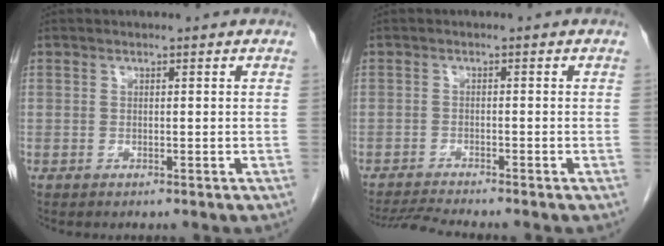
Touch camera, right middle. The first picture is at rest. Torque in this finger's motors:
{"motor_torque": [0.02, -0.02, -0.02, 0.00]}